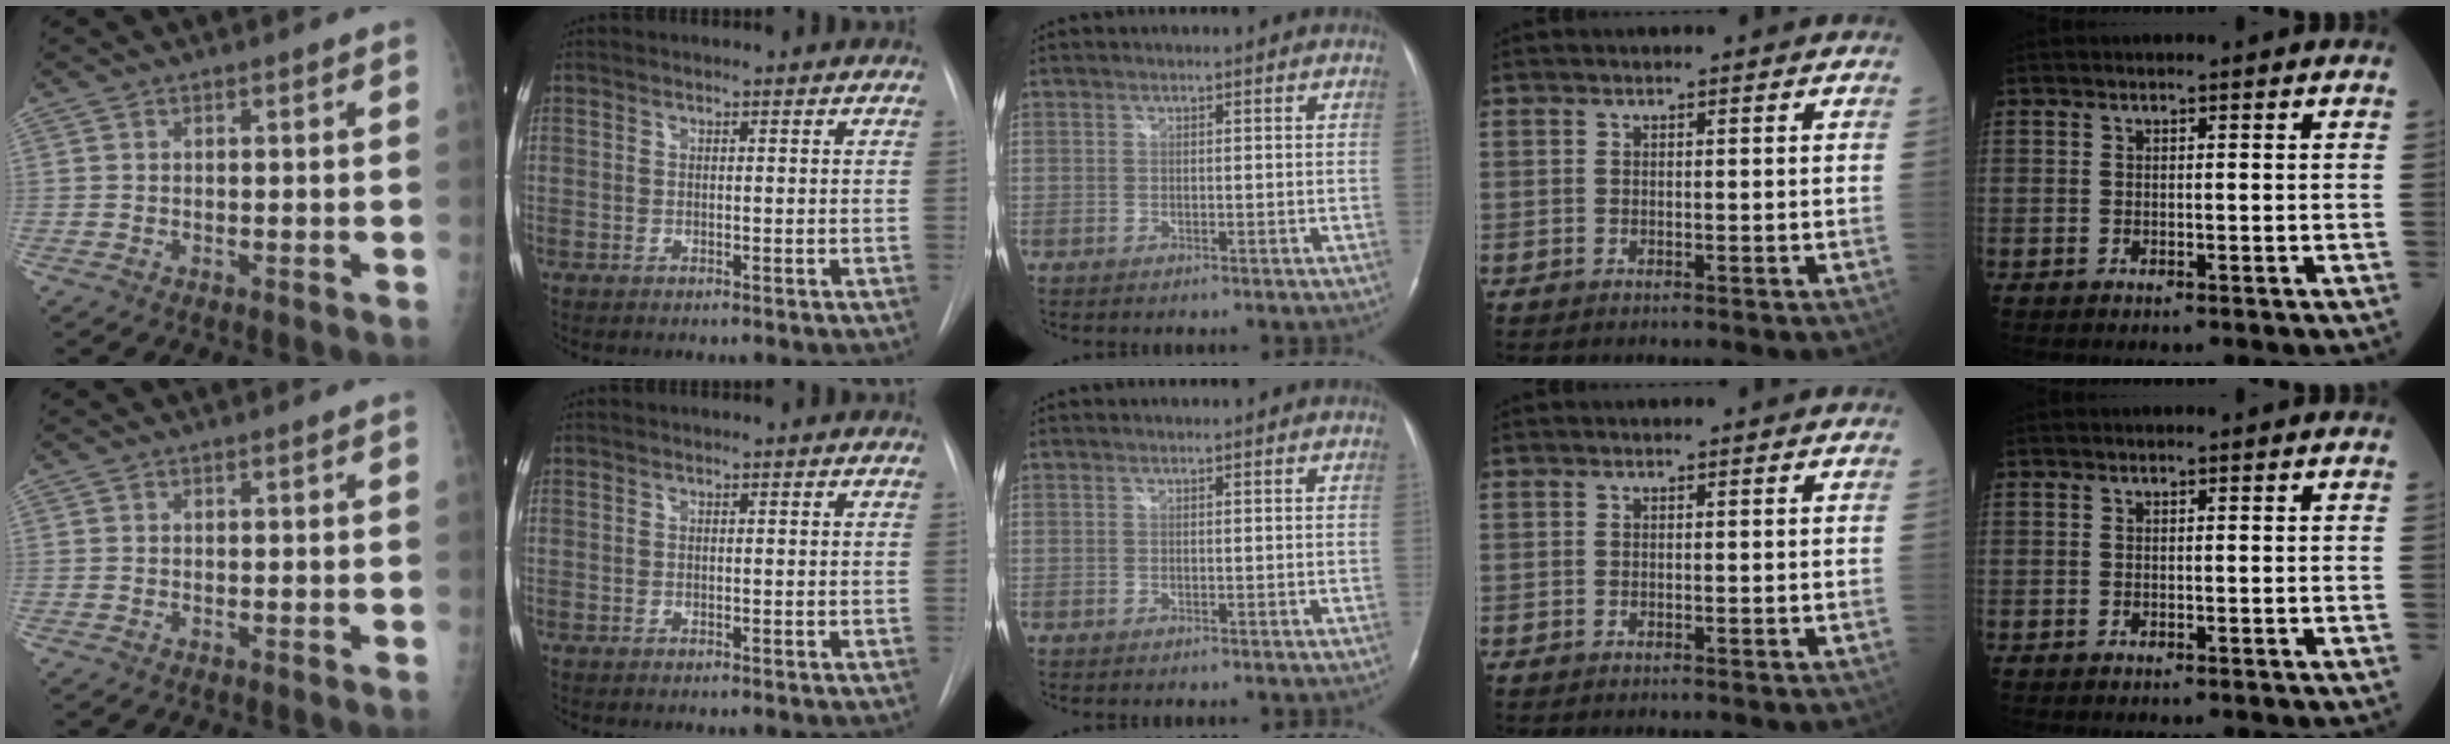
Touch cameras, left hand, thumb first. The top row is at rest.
{}